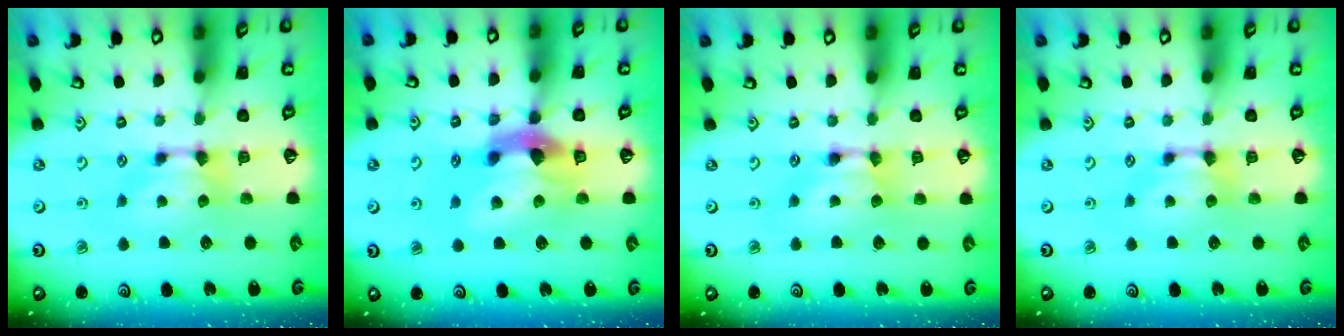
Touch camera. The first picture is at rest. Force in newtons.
{"total": 6.8, "press": 6.5, "slide": 1.9}
{"total": 1.8, "press": 1.8, "slide": 0.1}
{"total": 0.0}